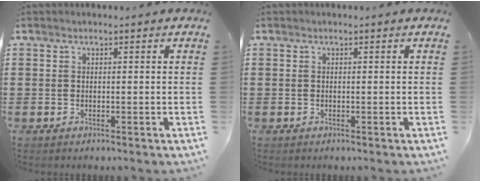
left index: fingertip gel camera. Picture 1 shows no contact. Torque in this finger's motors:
{"motor_torque": [0.00, 0.00, 0.00, 0.00]}